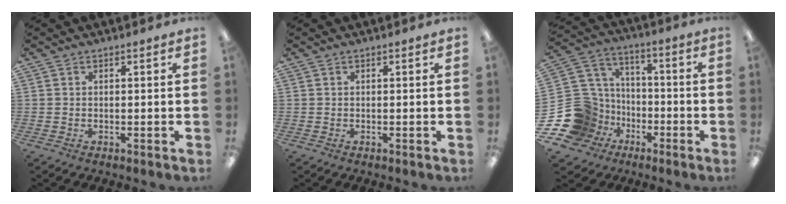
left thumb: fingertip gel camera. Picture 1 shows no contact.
{"total": 0.0}
{"total": 18.4, "force": [-6.5, 16.2, 5.5], "torque": [-0.130, 0.032, -0.084]}